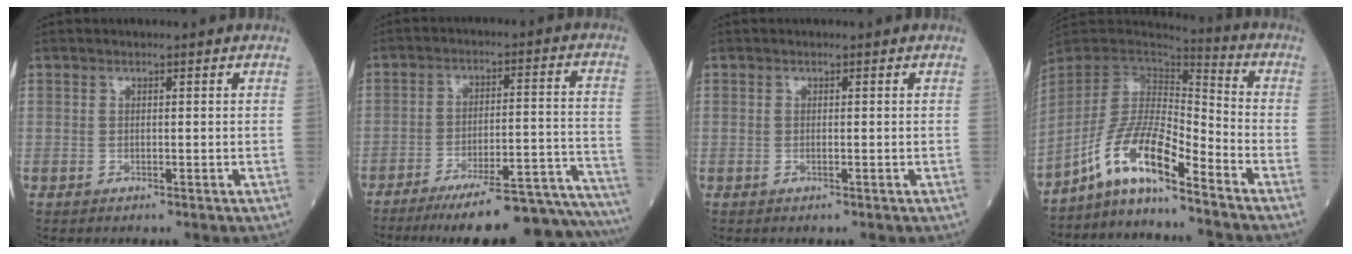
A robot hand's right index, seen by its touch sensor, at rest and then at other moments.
{"total": 24.4, "force": [-22.4, 0.7, 9.6], "torque": [-0.062, 0.012, -0.300]}
{"total": 0.0}
{"total": 11.7, "force": [-8.1, 1.5, 8.2], "torque": [-0.167, 0.011, -0.152]}